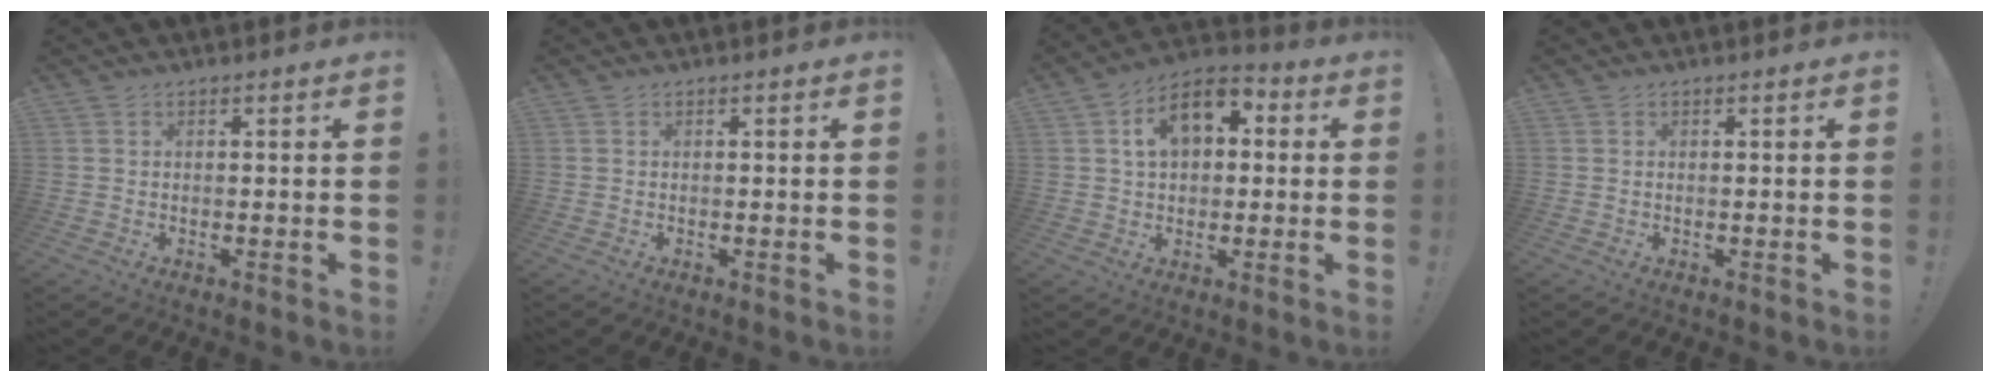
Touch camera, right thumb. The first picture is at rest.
{"total": 0.0}
{"total": 11.3, "force": [3.8, 7.5, 7.6], "torque": [-0.117, 0.002, 0.070]}
{"total": 0.0}